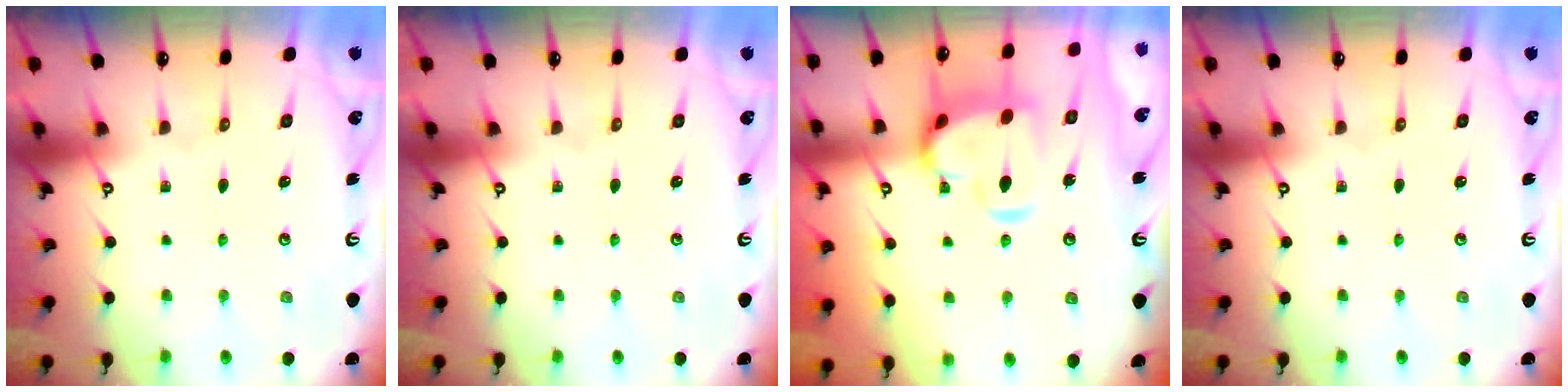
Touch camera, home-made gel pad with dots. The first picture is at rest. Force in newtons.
{"total": 0.0}
{"total": 7.8, "press": 7.7, "slide": 1.3}
{"total": 0.0}